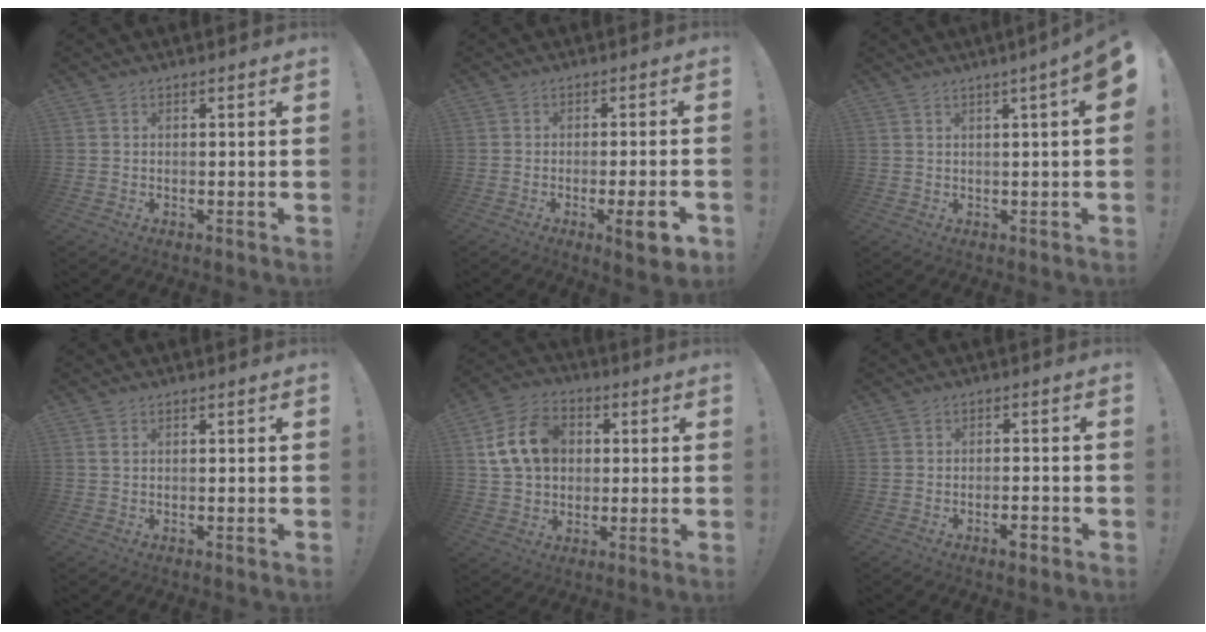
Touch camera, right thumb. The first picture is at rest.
{"total": 8.2, "force": [-2.8, 1.4, 7.6], "torque": [-0.101, 0.006, -0.042]}
{"total": 6.0, "force": [2.0, -0.2, 5.6], "torque": [-0.081, -0.015, 0.030]}
{"total": 0.7, "force": [0.4, 0.1, 0.6], "torque": [-0.017, 0.005, 0.007]}
{"total": 15.0, "force": [3.1, 11.8, 8.8], "torque": [-0.143, 0.005, 0.067]}
{"total": 3.5, "force": [-2.0, 0.8, 2.7], "torque": [-0.037, 0.009, -0.034]}